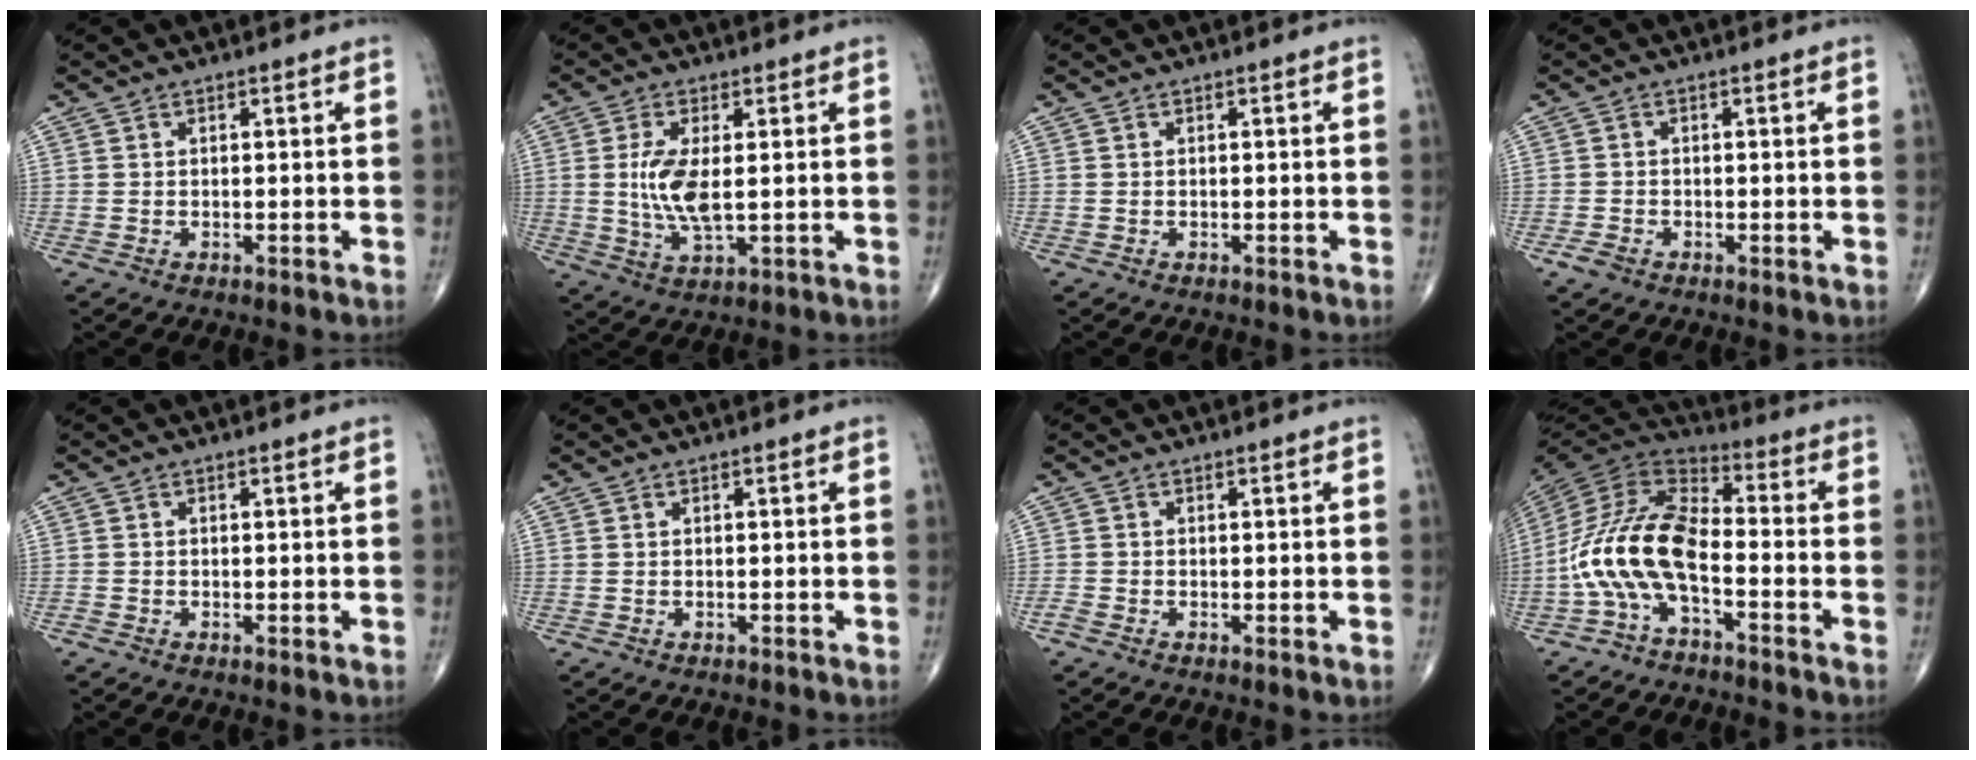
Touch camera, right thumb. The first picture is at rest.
{"total": 7.7, "force": [0.5, 2.9, 7.1], "torque": [-0.154, -0.014, 0.015]}
{"total": 0.0}
{"total": 2.1, "force": [-1.0, 1.2, 1.3], "torque": [-0.027, 0.002, -0.020]}
{"total": 0.7, "force": [-0.2, 0.4, 0.5], "torque": [-0.008, -0.003, -0.009]}
{"total": 0.0}
{"total": 1.5, "force": [-0.7, 0.6, 1.1], "torque": [-0.024, -0.004, -0.019]}
{"total": 14.1, "force": [-4.5, 6.3, 11.8], "torque": [-0.244, 0.059, -0.097]}